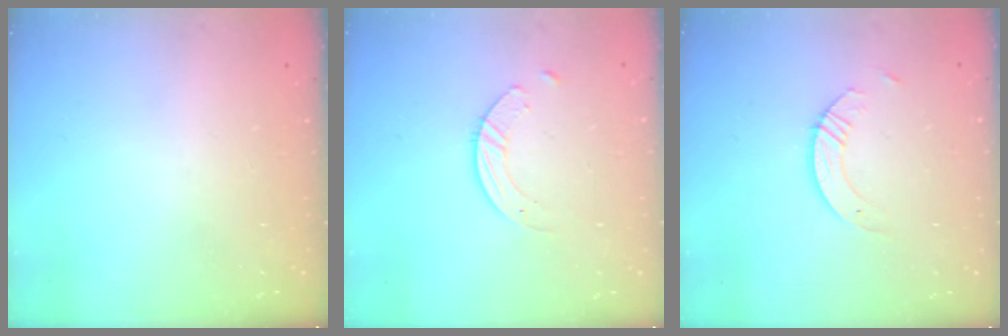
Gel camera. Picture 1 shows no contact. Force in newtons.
{"total": 4.5, "press": 4.5, "slide": 0.3}
{"total": 4.3, "press": 4.2, "slide": 0.3}